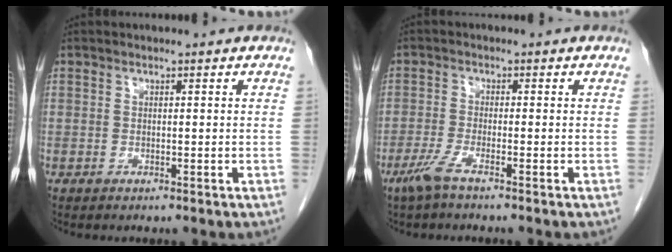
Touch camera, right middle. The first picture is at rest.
{"total": 3.2, "force": [-2.3, 0.0, 2.2], "torque": [-0.051, -0.006, -0.052]}